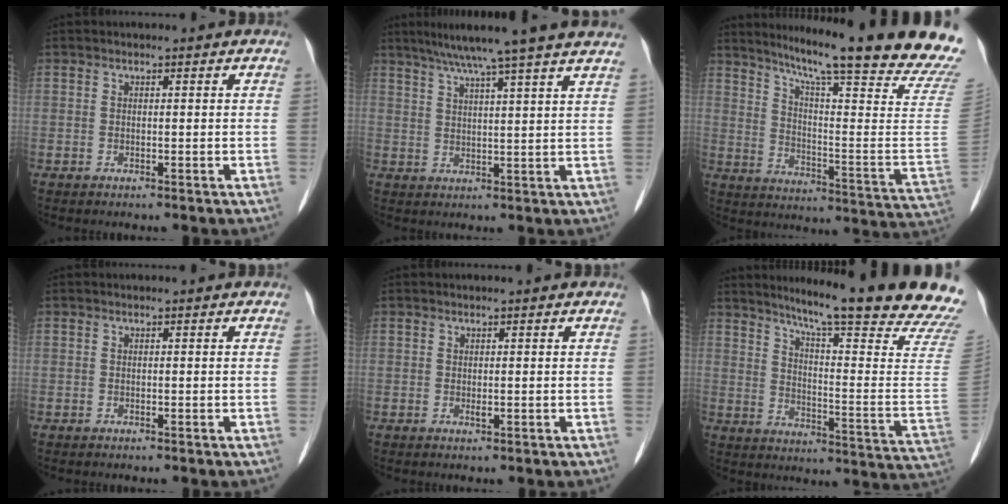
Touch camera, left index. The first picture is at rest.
{"total": 14.4, "force": [12.1, -1.4, 7.7], "torque": [-0.124, 0.011, 0.154]}
{"total": 26.8, "force": [21.8, 0.4, 15.6], "torque": [-0.224, -0.080, 0.278]}
{"total": 0.0}
{"total": 0.9, "force": [0.4, 0.2, 0.8], "torque": [-0.016, 0.001, 0.005]}
{"total": 24.9, "force": [20.7, -0.1, 13.8], "torque": [-0.196, -0.088, 0.257]}